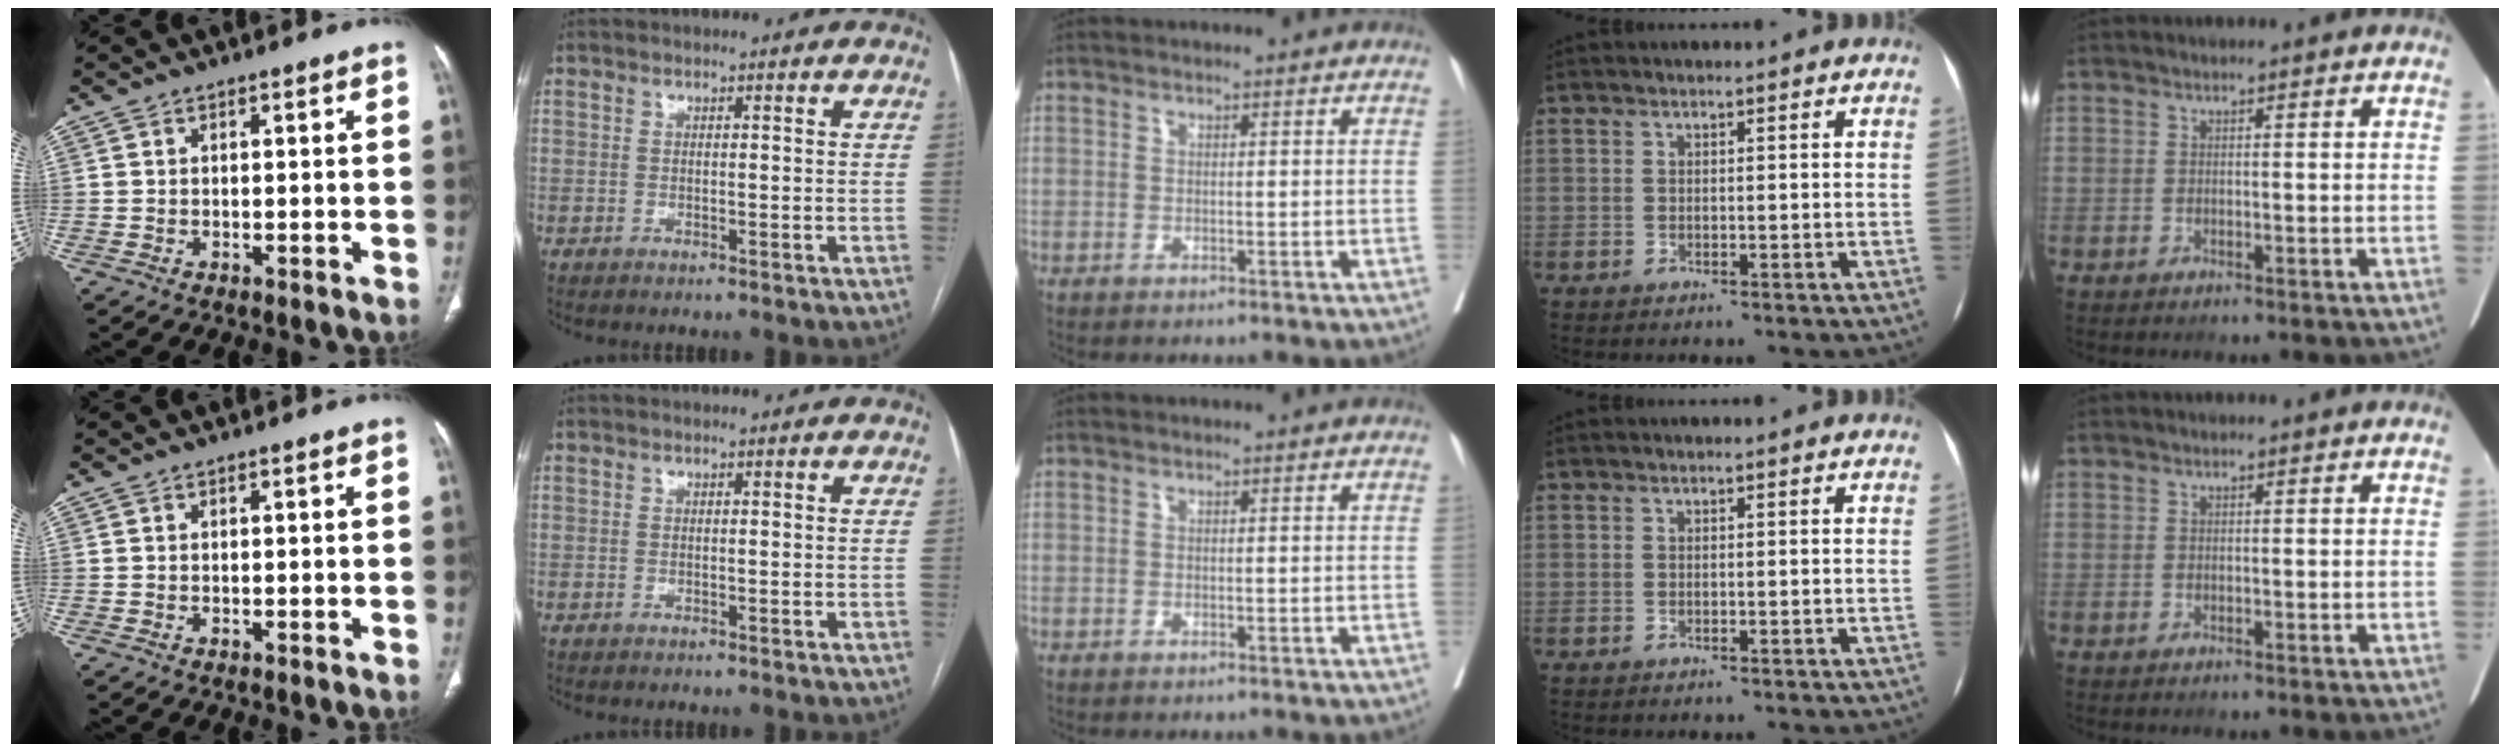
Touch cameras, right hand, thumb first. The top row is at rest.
{}